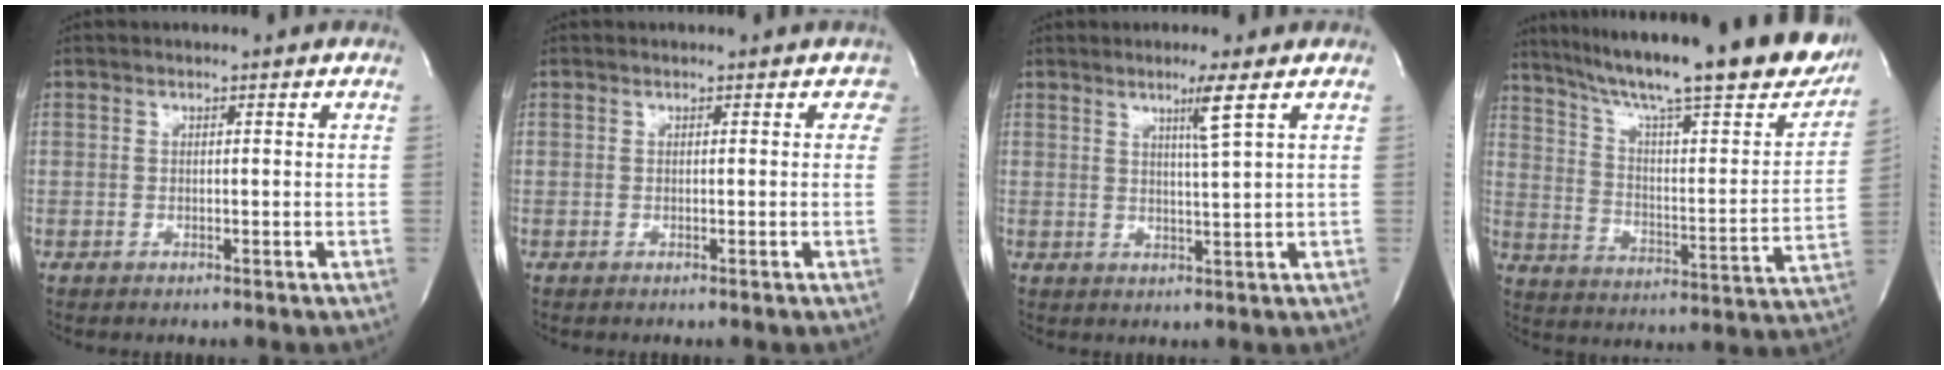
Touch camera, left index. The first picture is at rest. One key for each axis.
{"total": 1.1, "fx": 0.3, "fy": 1.0, "fz": 0.2, "tx": 0.020, "ty": 0.004, "tz": -0.003}
{"total": 3.7, "fx": 1.9, "fy": -1.2, "fz": 3.0, "tx": -0.054, "ty": -0.012, "tz": 0.039}
{"total": 29.9, "fx": 24.4, "fy": 3.9, "fz": 16.8, "tx": -0.271, "ty": -0.038, "tz": 0.331}